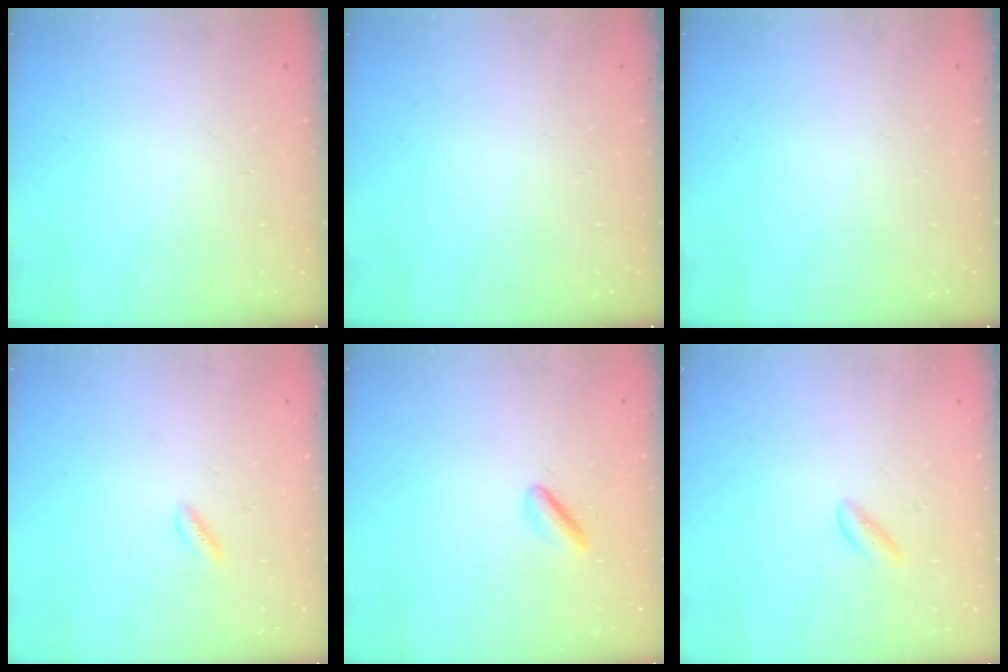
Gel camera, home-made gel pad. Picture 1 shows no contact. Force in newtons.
{"total": 0.0}
{"total": 0.0}
{"total": 1.6, "press": 1.3, "slide": 0.8}
{"total": 2.1, "press": 1.9, "slide": 0.9}
{"total": 1.6, "press": 1.6, "slide": 0.4}